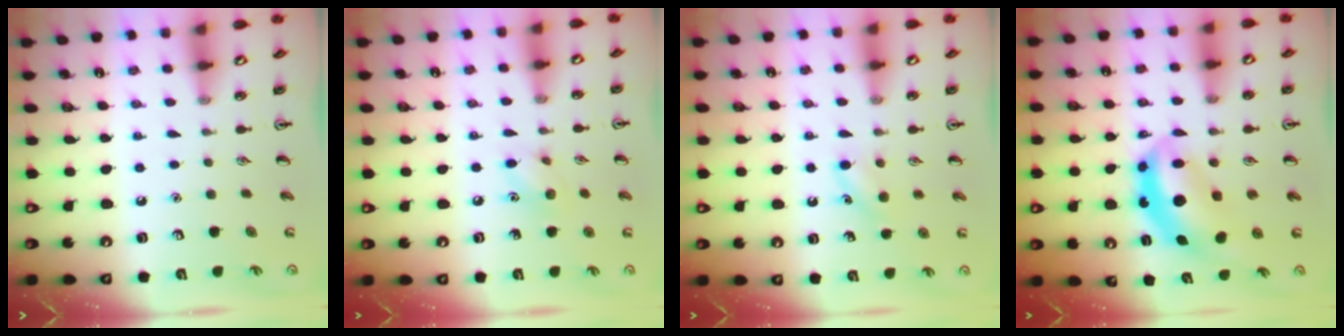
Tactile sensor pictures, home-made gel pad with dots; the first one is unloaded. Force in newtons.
{"total": 6.8, "press": 6.7, "slide": 1.4}
{"total": 4.5, "press": 4.2, "slide": 1.4}
{"total": 6.7, "press": 6.4, "slide": 1.9}